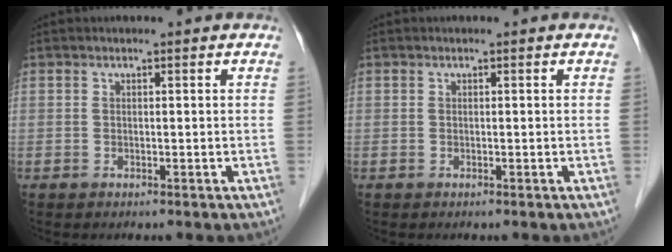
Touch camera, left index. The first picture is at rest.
{"total": 0.0}